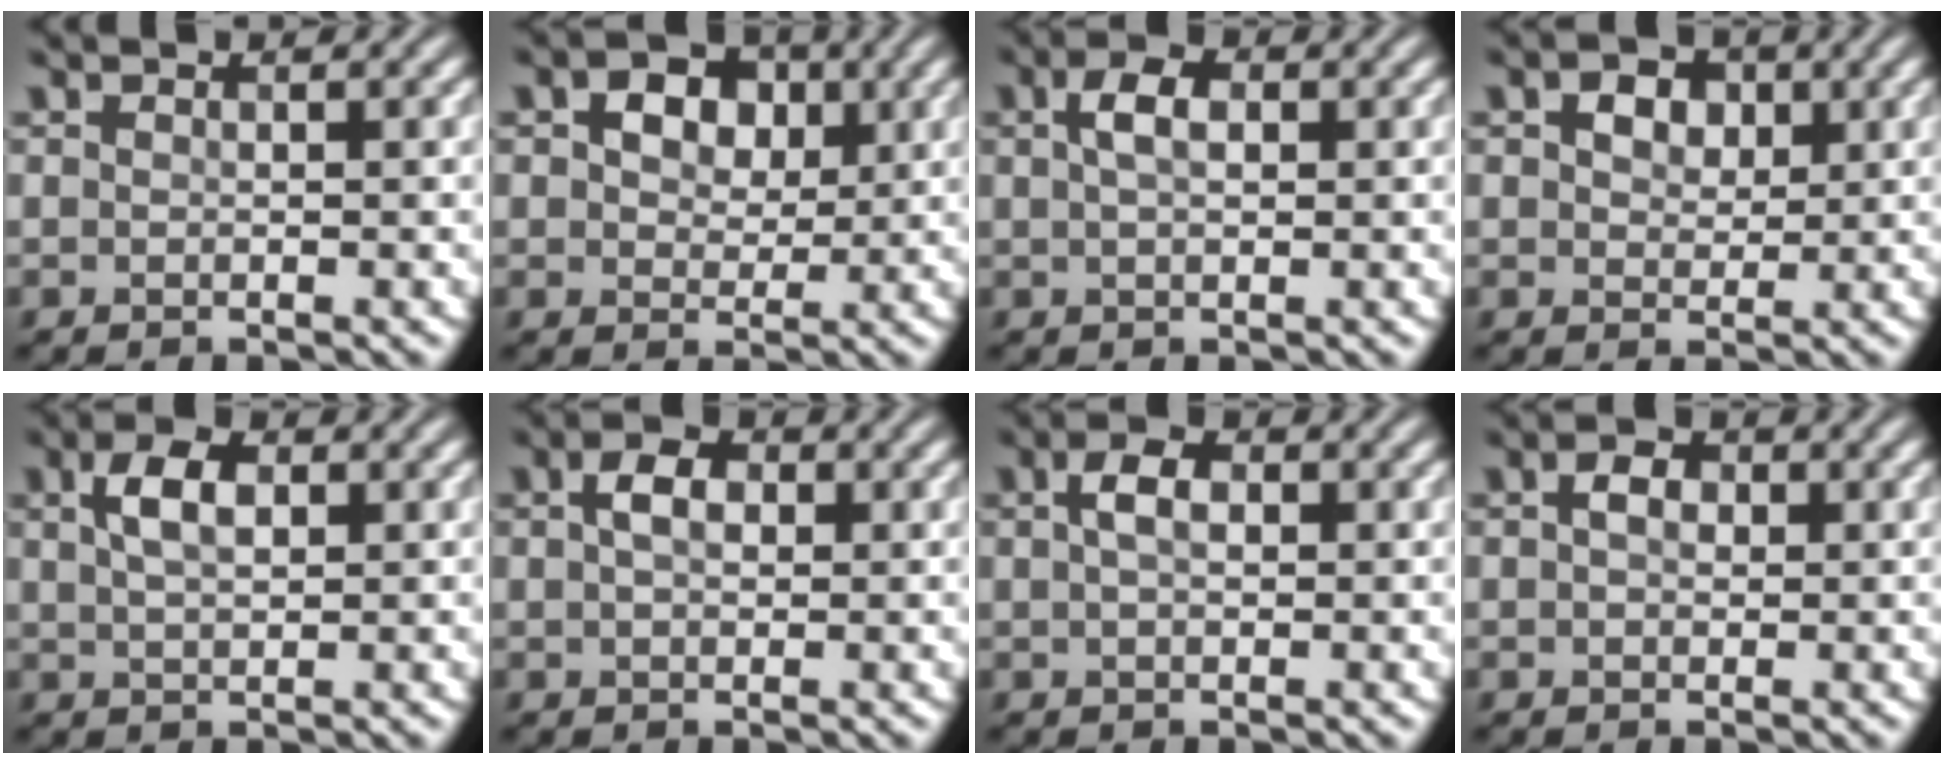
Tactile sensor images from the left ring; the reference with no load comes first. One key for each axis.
{"total": 4.7, "fx": 1.6, "fy": 3.3, "fz": 3.0, "tx": -0.046, "ty": 0.006, "tz": 0.010}
{"total": 2.6, "fx": 0.7, "fy": 1.5, "fz": 2.0, "tx": -0.040, "ty": 0.005, "tz": 0.009}
{"total": 3.1, "fx": 1.3, "fy": 2.2, "fz": 1.8, "tx": -0.031, "ty": 0.001, "tz": 0.013}
{"total": 3.3, "fx": 1.1, "fy": 1.7, "fz": 2.5, "tx": -0.052, "ty": 0.006, "tz": 0.021}
{"total": 2.7, "fx": 0.7, "fy": 1.8, "fz": 2.0, "tx": -0.039, "ty": 0.006, "tz": 0.008}
{"total": 2.6, "fx": 0.6, "fy": 1.6, "fz": 2.0, "tx": -0.037, "ty": 0.006, "tz": 0.007}
{"total": 2.0, "fx": 0.4, "fy": 1.4, "fz": 1.4, "tx": -0.026, "ty": 0.004, "tz": 0.002}